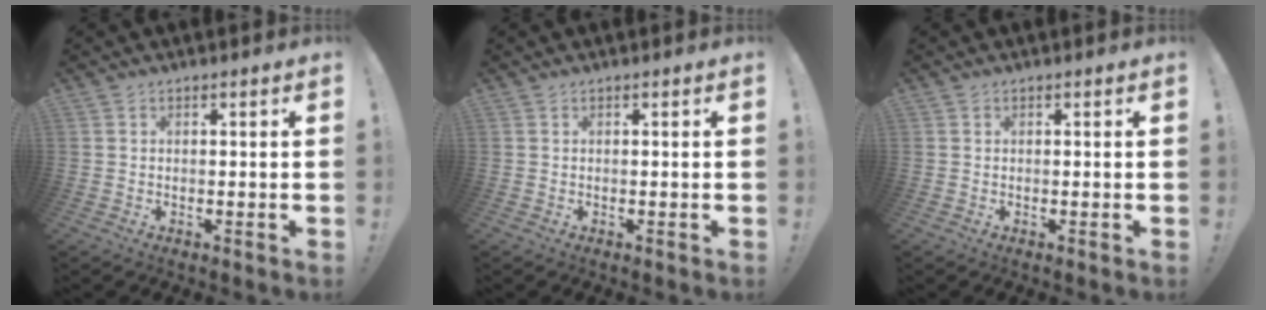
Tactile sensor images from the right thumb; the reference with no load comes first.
{"total": 0.0}
{"total": 0.0}